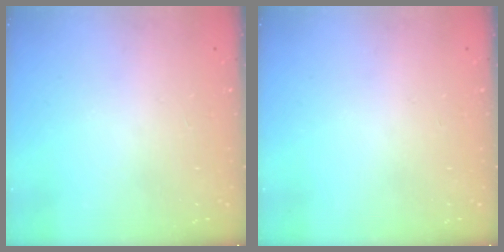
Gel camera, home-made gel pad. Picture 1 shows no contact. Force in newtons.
{"total": 0.0}